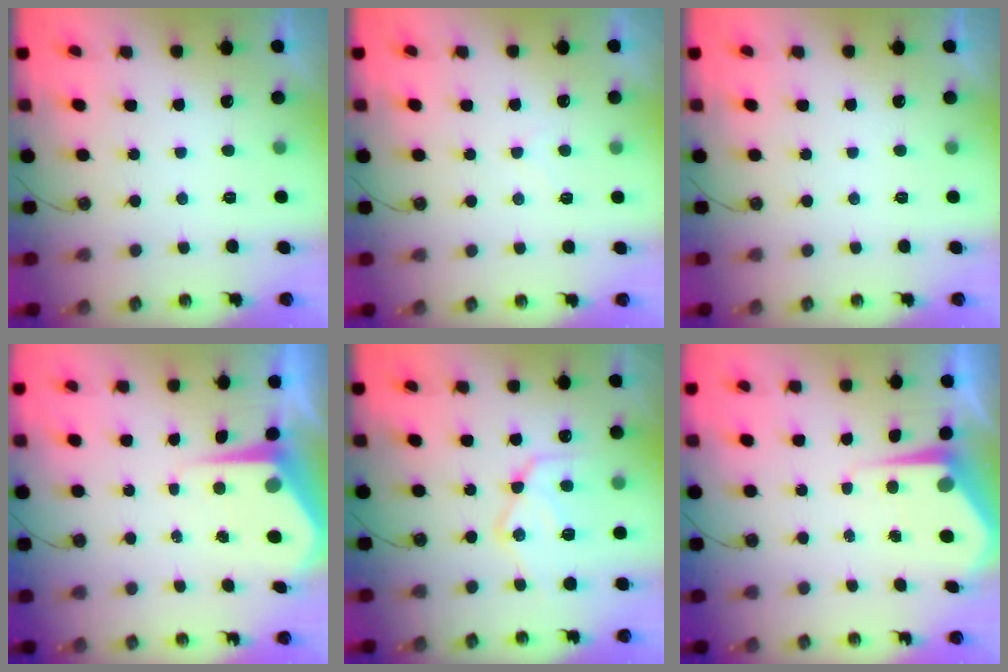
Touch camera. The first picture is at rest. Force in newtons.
{"total": 4.4, "press": 4.3, "slide": 0.6}
{"total": 0.0}
{"total": 7.6, "press": 7.5, "slide": 0.8}
{"total": 15.3, "press": 15.2, "slide": 0.9}
{"total": 5.5, "press": 5.5, "slide": 0.4}